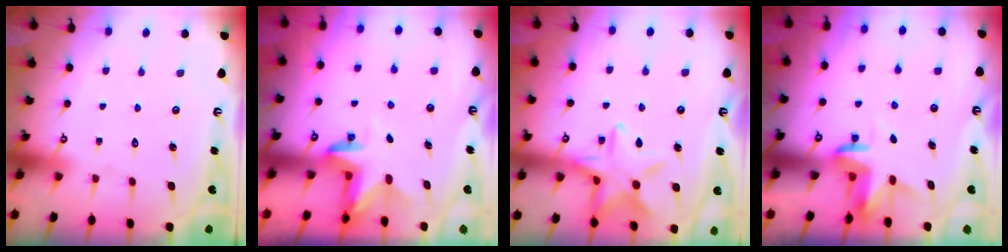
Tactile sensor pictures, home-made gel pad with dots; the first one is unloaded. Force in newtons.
{"total": 3.3, "press": 3.3, "slide": 0.2}
{"total": 13.6, "press": 13.6, "slide": 0.9}
{"total": 3.6, "press": 3.6, "slide": 0.2}